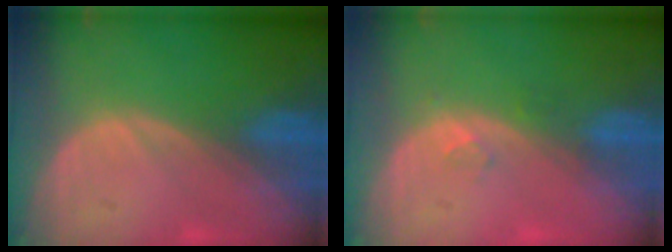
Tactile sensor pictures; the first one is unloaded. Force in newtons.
{"total": 1.4, "press": 1.3, "slide": 0.6}